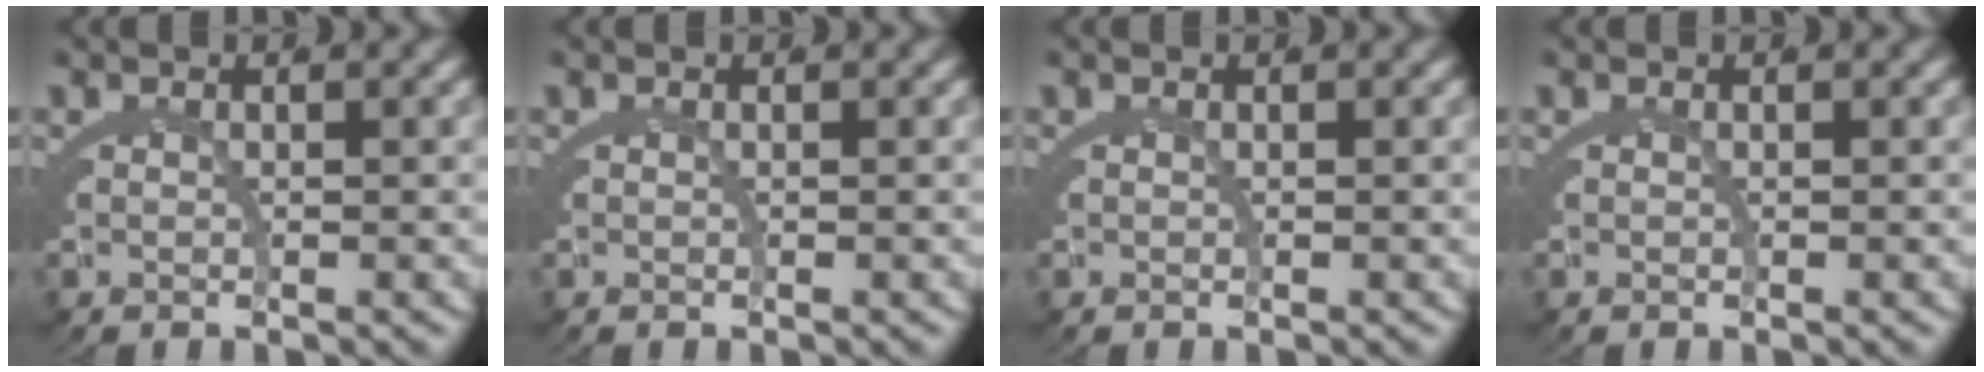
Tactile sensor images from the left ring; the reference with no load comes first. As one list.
[{"total": 0.0}, {"total": 0.0}, {"total": 0.0}]